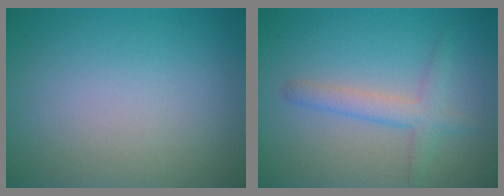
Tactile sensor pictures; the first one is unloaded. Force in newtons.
{"total": 2.7, "press": 2.7, "slide": 0.2}